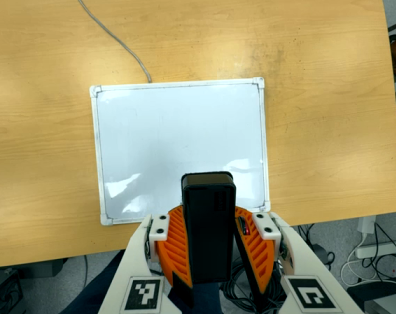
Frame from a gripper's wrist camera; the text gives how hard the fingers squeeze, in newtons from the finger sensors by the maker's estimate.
{"total": 7.4, "left": 8.1, "right": 6.7}